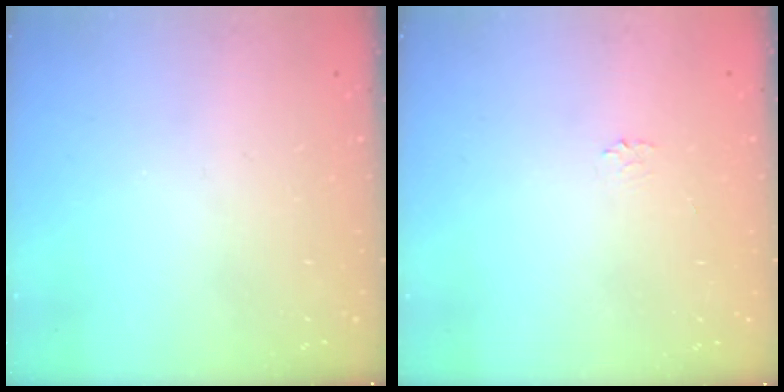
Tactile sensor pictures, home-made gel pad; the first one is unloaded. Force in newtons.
{"total": 1.7, "press": 1.7, "slide": 0.3}